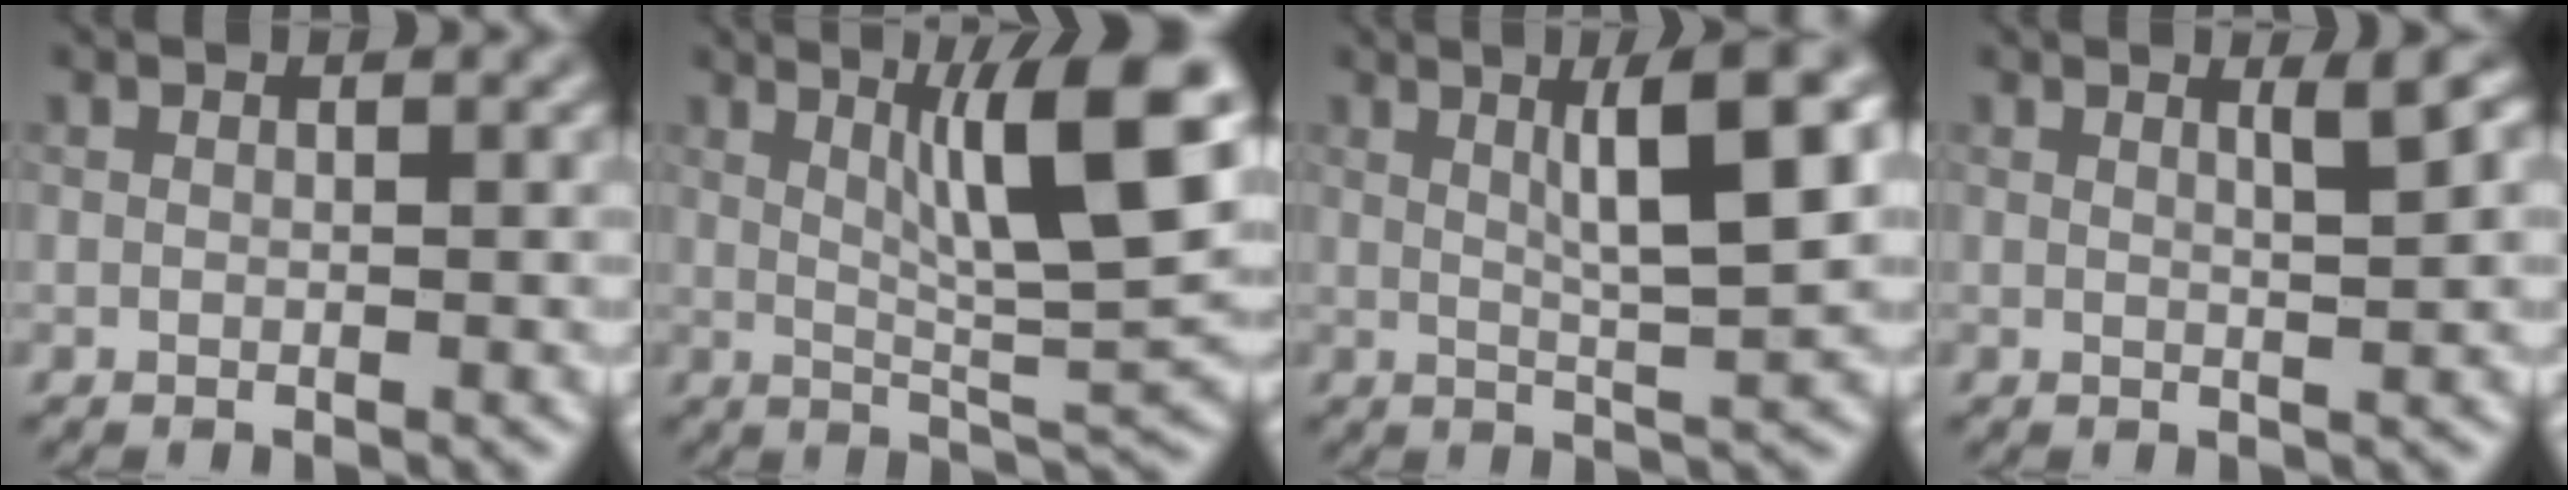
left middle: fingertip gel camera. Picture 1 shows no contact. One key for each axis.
{"total": 10.2, "fx": 3.4, "fy": 1.9, "fz": 9.4, "tx": -0.133, "ty": 0.002, "tz": 0.061}
{"total": 7.7, "fx": 2.5, "fy": 1.3, "fz": 7.1, "tx": -0.093, "ty": 0.011, "tz": 0.040}
{"total": 2.2, "fx": 1.0, "fy": 0.4, "fz": 1.9, "tx": -0.021, "ty": 0.005, "tz": 0.011}